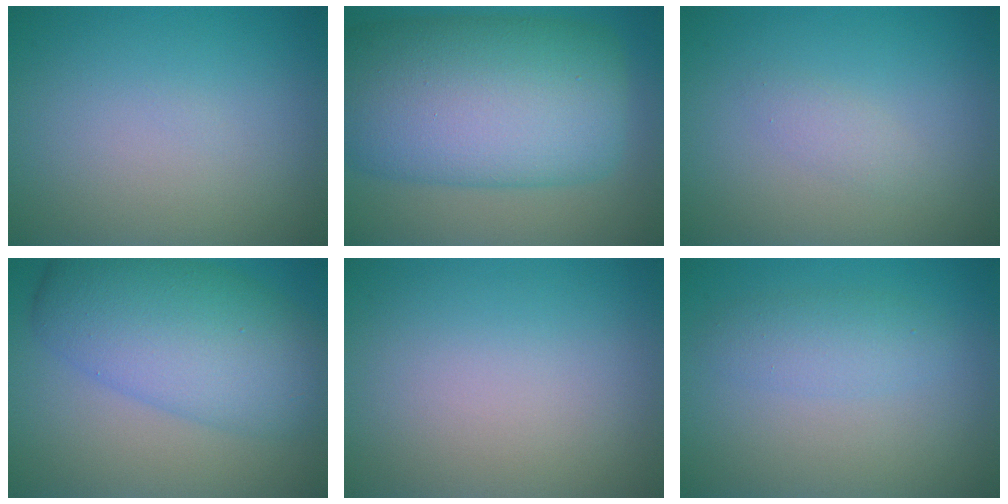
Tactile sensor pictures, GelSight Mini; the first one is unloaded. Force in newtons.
{"total": 14.6, "press": 14.6, "slide": 0.1}
{"total": 1.1, "press": 1.1, "slide": 0.0}
{"total": 8.2, "press": 8.2, "slide": 0.1}
{"total": 0.0}
{"total": 2.2, "press": 2.2, "slide": 0.1}